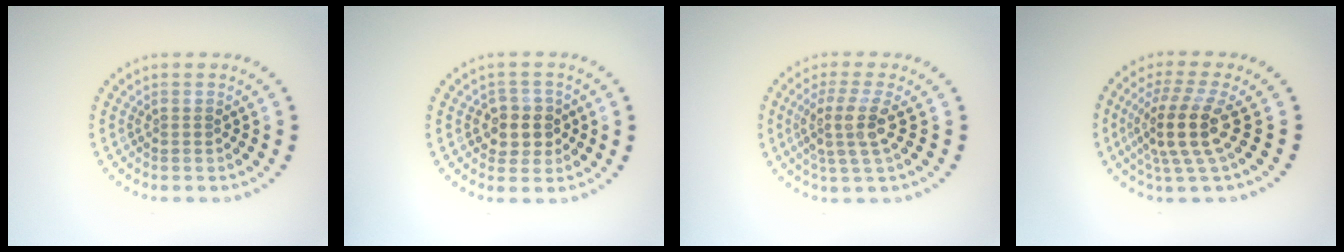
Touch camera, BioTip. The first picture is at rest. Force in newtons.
{"total": 2.8, "press": 2.6, "slide": 1.0}
{"total": 3.7, "press": 2.8, "slide": 2.4}
{"total": 4.4, "press": 3.4, "slide": 2.9}